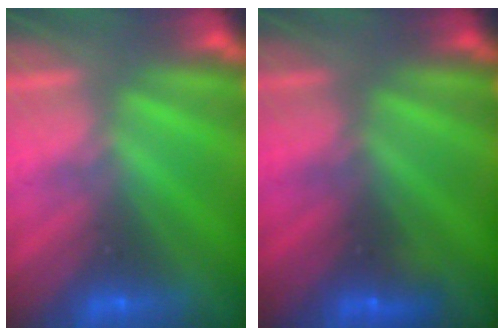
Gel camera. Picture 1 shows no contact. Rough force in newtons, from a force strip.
{"total": 1.5}